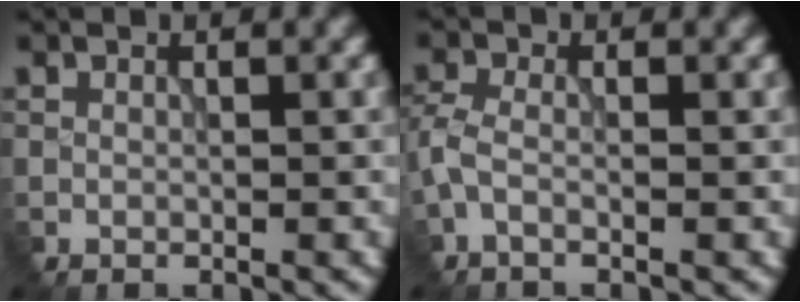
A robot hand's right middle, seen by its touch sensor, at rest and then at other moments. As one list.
[{"total": 2.5, "force": [-0.9, 1.1, 2.1], "torque": [-0.059, -0.001, -0.029]}]